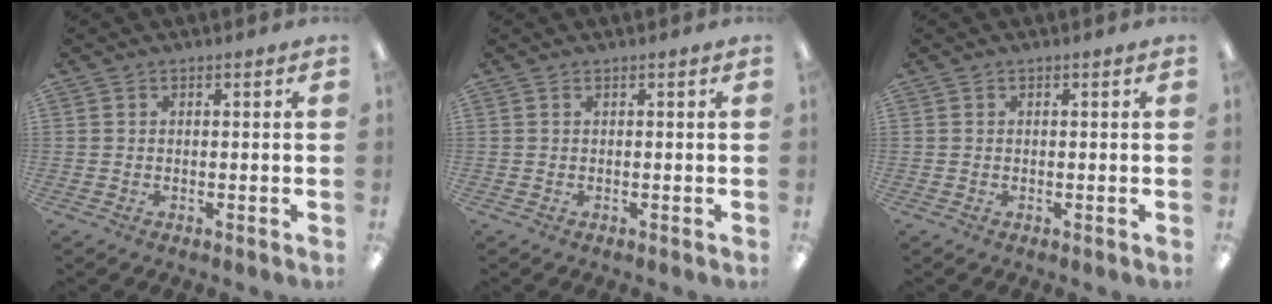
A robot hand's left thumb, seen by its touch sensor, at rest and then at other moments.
{"total": 0.0}
{"total": 0.0}